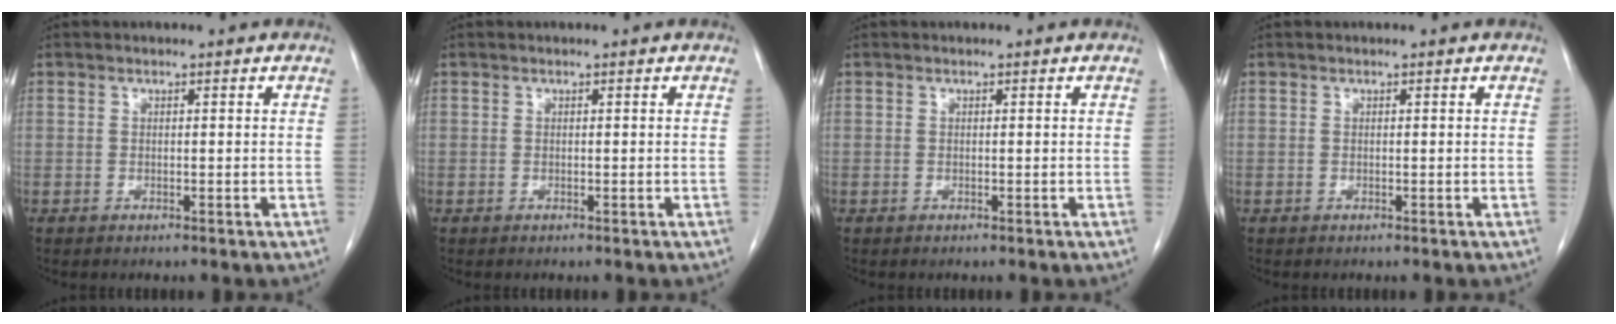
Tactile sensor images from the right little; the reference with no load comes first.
{"total": 0.0}
{"total": 0.0}
{"total": 0.0}